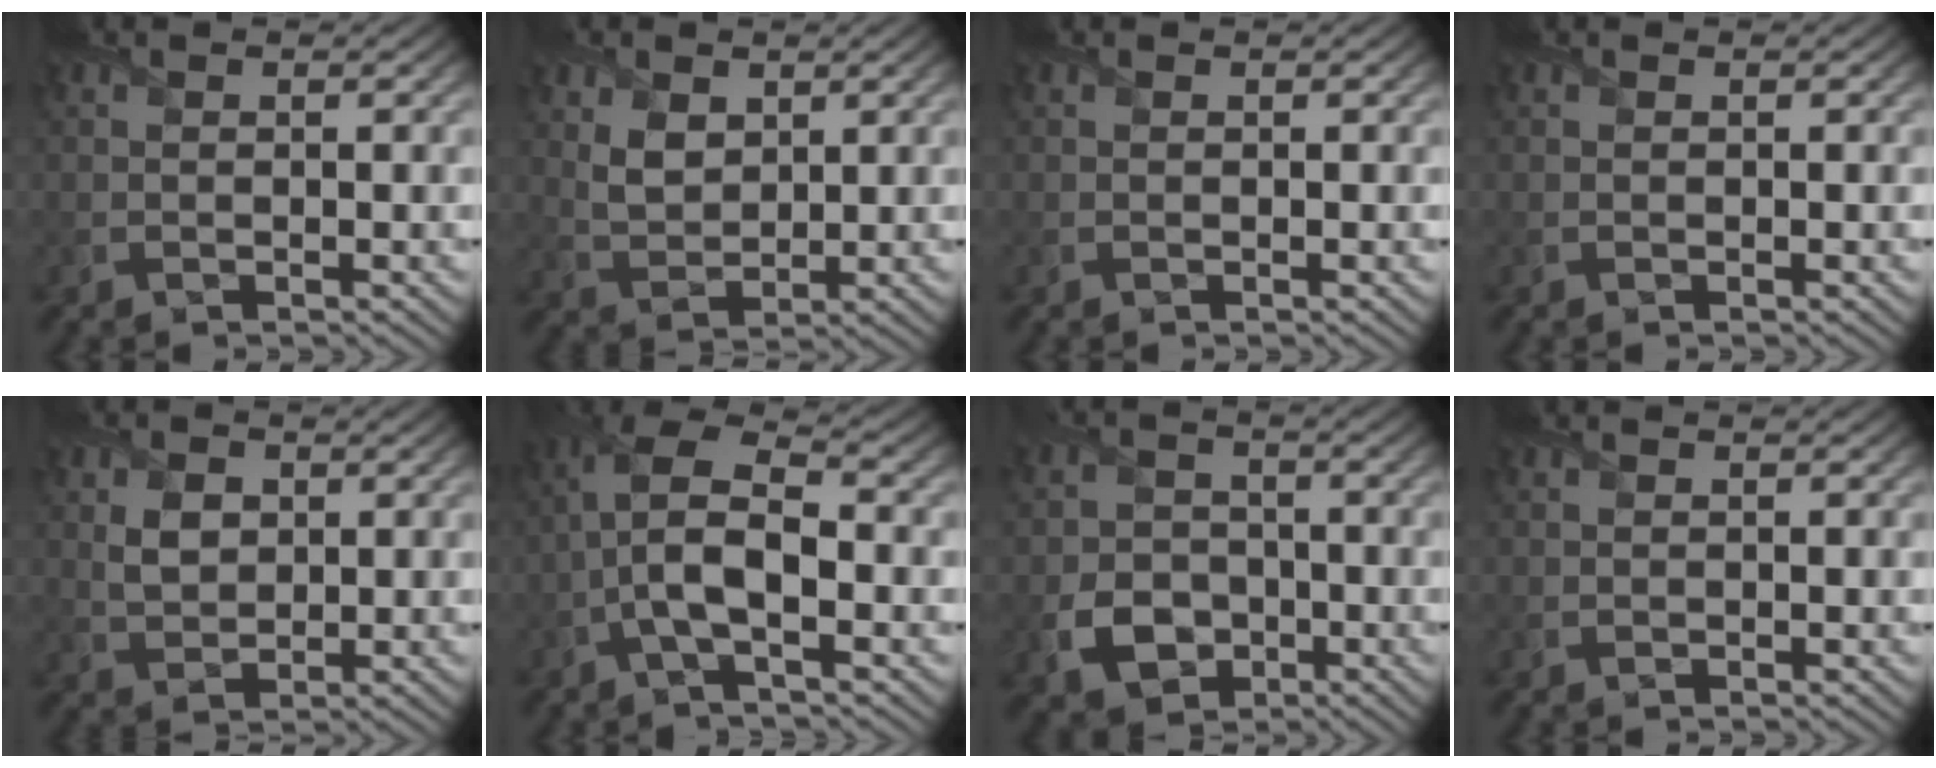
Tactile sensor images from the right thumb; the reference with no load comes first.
{"total": 4.1, "force": [1.8, 2.8, 2.4], "torque": [-0.060, -0.004, 0.039]}
{"total": 0.0}
{"total": 0.0}
{"total": 3.7, "force": [0.9, 2.7, 2.3], "torque": [-0.051, -0.001, 0.015]}
{"total": 9.0, "force": [-2.0, 3.8, 7.8], "torque": [-0.178, 0.012, -0.047]}
{"total": 5.9, "force": [-2.2, 4.7, 2.8], "torque": [-0.059, -0.011, -0.046]}
{"total": 0.0}